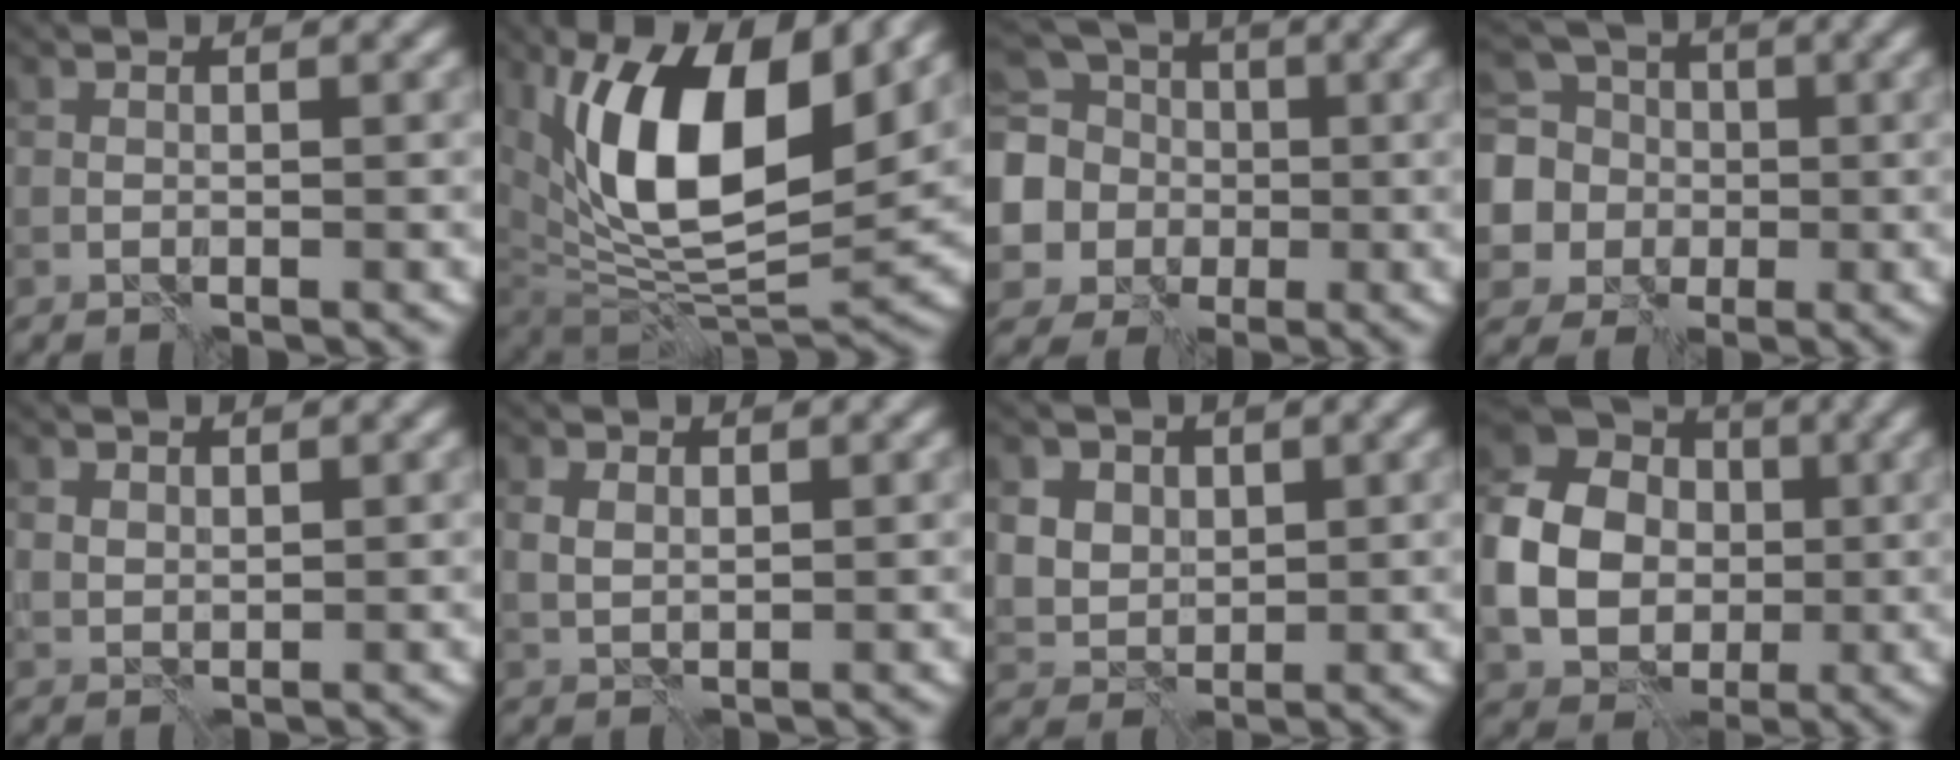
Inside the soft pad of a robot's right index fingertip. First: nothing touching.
{"total": 13.1, "force": [4.8, 6.4, 10.4], "torque": [-0.167, -0.005, 0.081]}
{"total": 6.9, "force": [0.3, 6.4, 2.4], "torque": [-0.061, -0.001, -0.017]}
{"total": 6.1, "force": [0.2, 5.9, 1.6], "torque": [-0.038, 0.008, -0.022]}
{"total": 1.1, "force": [0.9, 0.6, 0.2], "torque": [-0.006, -0.002, 0.020]}
{"total": 1.4, "force": [0.7, 0.9, 0.7], "torque": [-0.019, -0.001, 0.016]}
{"total": 6.1, "force": [3.1, 4.6, 2.3], "torque": [-0.062, 0.012, 0.055]}
{"total": 9.8, "force": [-0.3, 8.3, 5.2], "torque": [-0.111, -0.002, -0.016]}